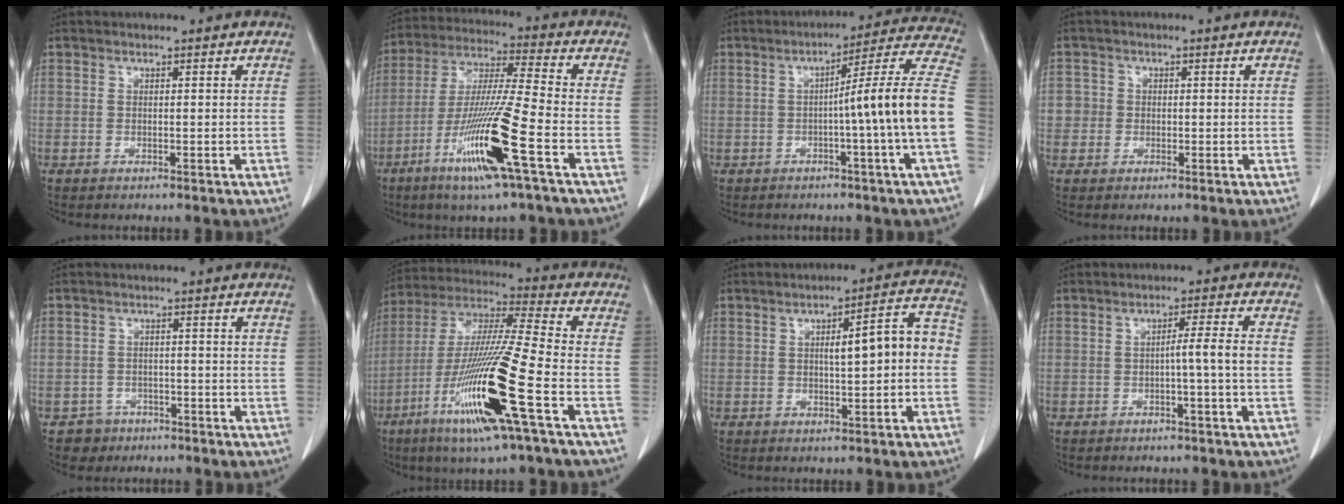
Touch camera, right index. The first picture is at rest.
{"total": 15.6, "force": [-6.7, -0.5, 14.1], "torque": [-0.285, -0.023, -0.128]}
{"total": 14.6, "force": [-1.9, -2.5, 14.2], "torque": [-0.181, 0.016, -0.037]}
{"total": 2.5, "force": [0.0, 2.5, 0.1], "torque": [0.014, 0.007, -0.004]}
{"total": 3.3, "force": [-1.8, 2.7, -0.5], "torque": [0.016, 0.015, -0.030]}
{"total": 19.3, "force": [-7.6, -0.3, 17.8], "torque": [-0.379, -0.035, -0.151]}
{"total": 8.5, "force": [0.0, 1.6, 8.3], "torque": [-0.109, 0.031, -0.001]}
{"total": 3.6, "force": [-0.8, -0.8, 3.4], "torque": [-0.046, 0.008, -0.013]}